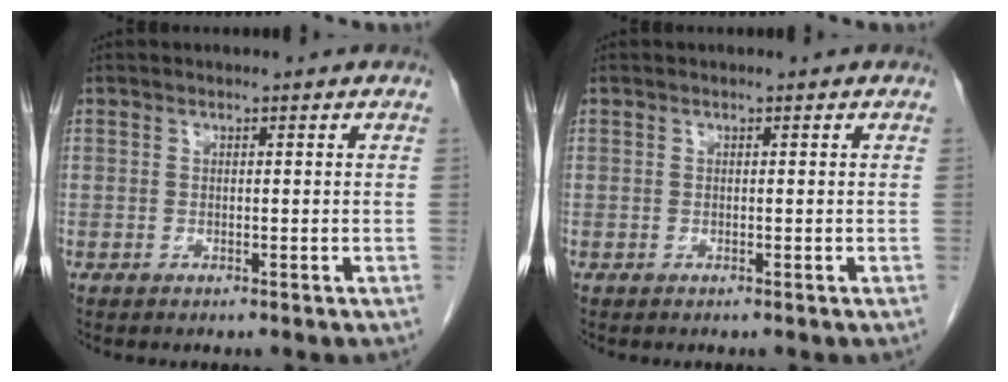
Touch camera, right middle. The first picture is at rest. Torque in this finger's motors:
{"motor_torque": [0.00, 0.00, 0.00, -0.01]}